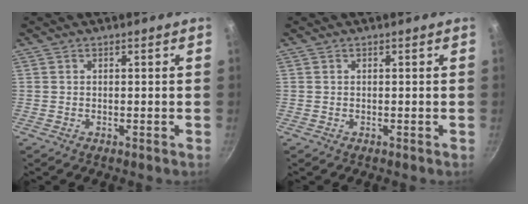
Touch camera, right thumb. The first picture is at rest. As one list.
[{"total": 0.0}]